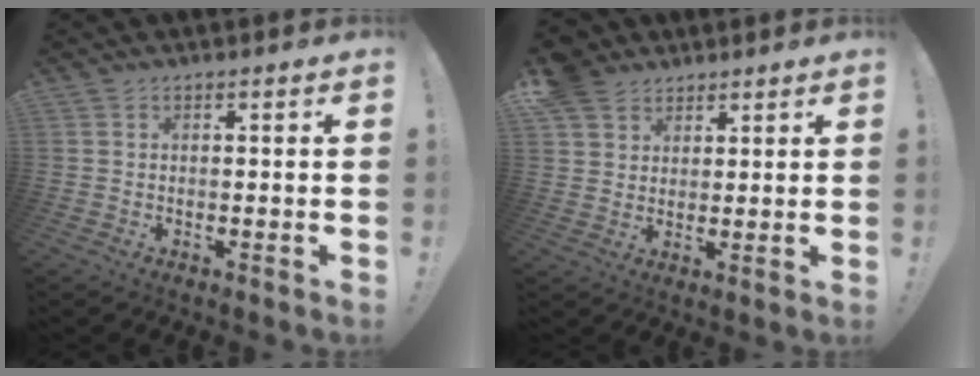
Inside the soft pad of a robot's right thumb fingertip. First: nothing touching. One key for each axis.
{"total": 7.4, "fx": 5.0, "fy": 5.2, "fz": 1.5, "tx": -0.028, "ty": -0.030, "tz": 0.101}